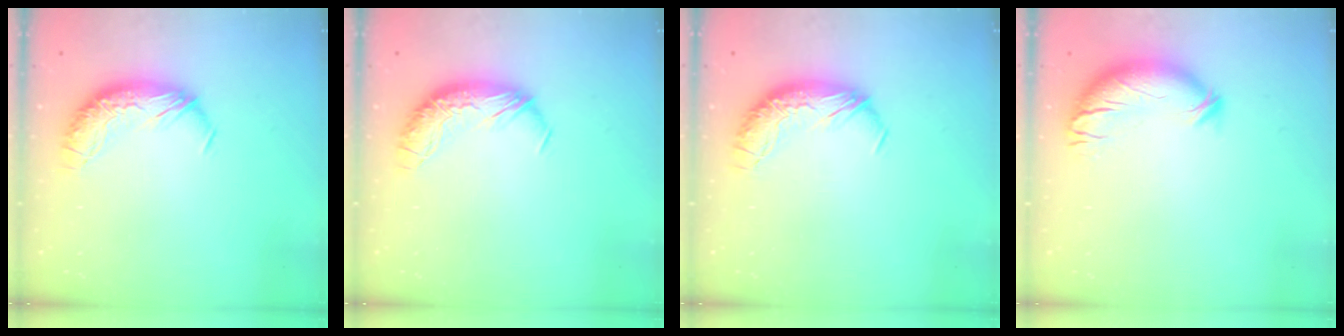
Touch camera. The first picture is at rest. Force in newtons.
{"total": 0.0}
{"total": 0.0}
{"total": 3.7, "press": 2.9, "slide": 2.3}